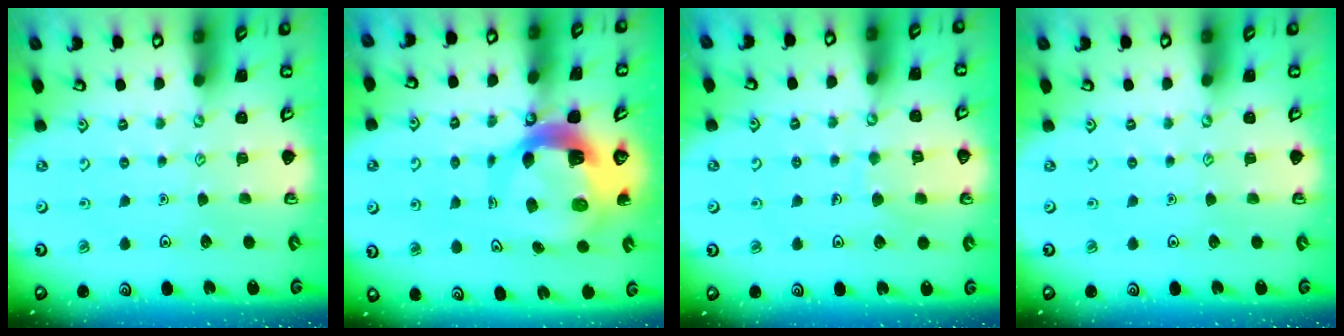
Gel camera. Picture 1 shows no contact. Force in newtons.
{"total": 9.5, "press": 9.4, "slide": 1.4}
{"total": 5.1, "press": 5.1, "slide": 0.5}
{"total": 0.0}